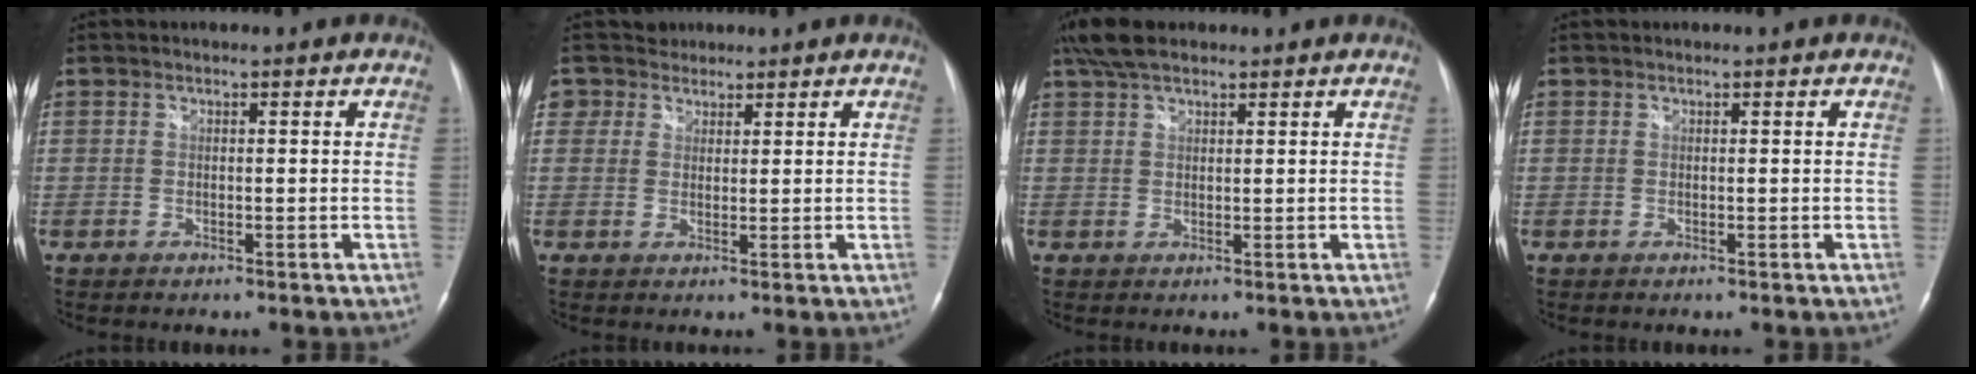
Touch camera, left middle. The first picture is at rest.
{"total": 3.3, "force": [2.3, 2.2, -0.7], "torque": [0.021, 0.007, 0.036]}
{"total": 5.4, "force": [4.2, 1.9, 2.8], "torque": [-0.063, 0.017, 0.080]}
{"total": 0.0}